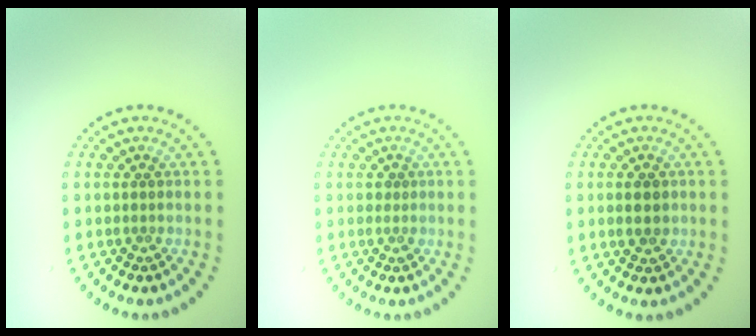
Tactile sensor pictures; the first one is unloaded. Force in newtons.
{"total": 0.6, "press": 0.6, "slide": 0.3}
{"total": 1.8, "press": 1.8, "slide": 0.1}